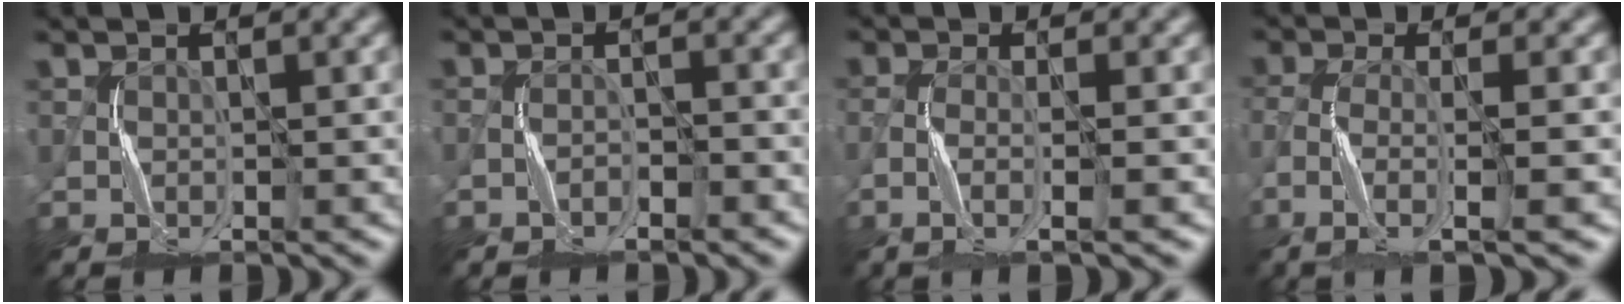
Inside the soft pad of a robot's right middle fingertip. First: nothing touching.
{"total": 2.0, "force": [-1.8, 0.2, 0.7], "torque": [-0.008, 0.011, -0.036]}
{"total": 2.5, "force": [-1.6, 0.2, 1.9], "torque": [-0.034, -0.001, -0.039]}
{"total": 4.7, "force": [-2.8, 0.8, 3.7], "torque": [-0.067, -0.007, -0.066]}